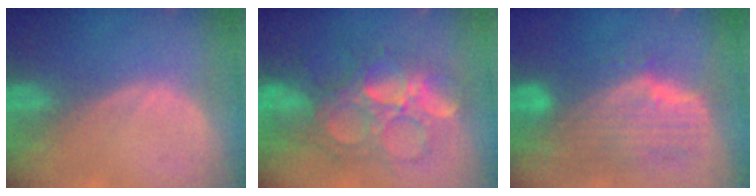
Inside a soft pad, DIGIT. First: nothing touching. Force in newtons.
{"total": 10.2, "press": 10.1, "slide": 0.7}
{"total": 10.3, "press": 9.0, "slide": 5.1}